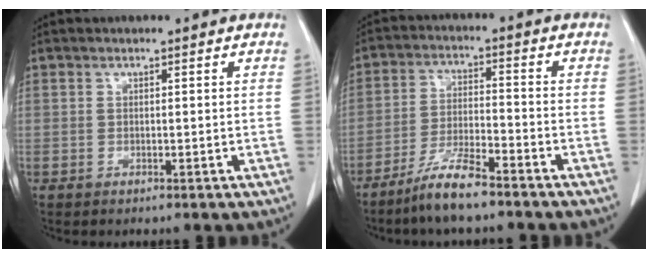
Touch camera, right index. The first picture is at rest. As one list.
[{"total": 7.5, "force": [-5.9, 0.6, 4.6], "torque": [-0.095, -0.016, -0.116]}]